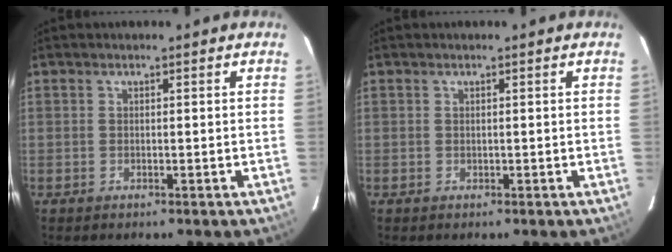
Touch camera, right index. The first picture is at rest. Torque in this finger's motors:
{"motor_torque": [-0.16, -0.13, -0.04, 0.00]}